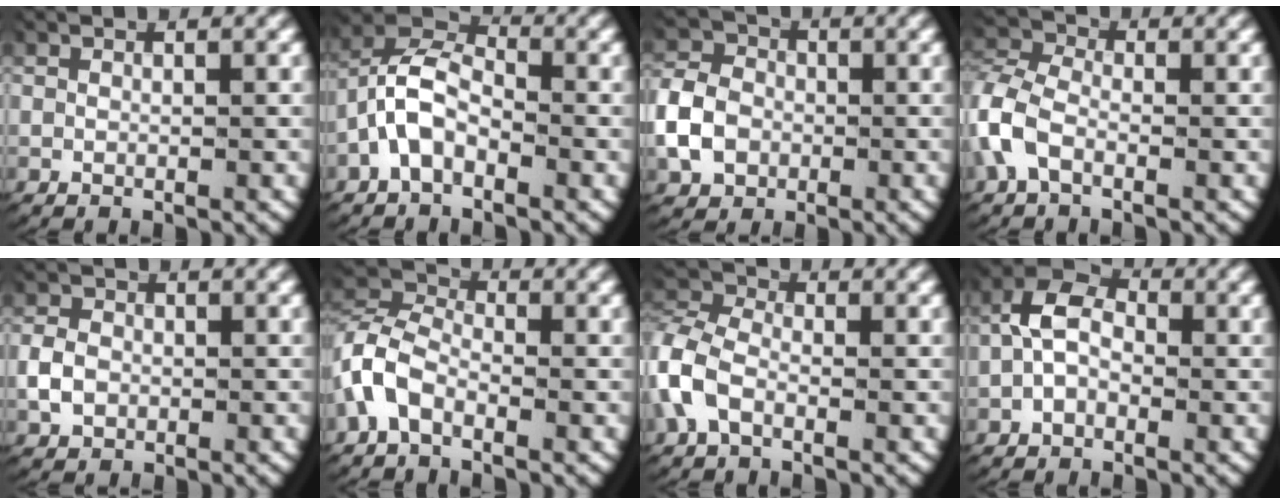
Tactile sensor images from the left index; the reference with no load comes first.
{"total": 4.9, "force": [-0.2, 4.0, 2.9], "torque": [-0.056, -0.001, -0.016]}
{"total": 4.9, "force": [-0.9, 4.2, 2.4], "torque": [-0.054, -0.003, -0.018]}
{"total": 4.6, "force": [-1.0, 3.8, 2.5], "torque": [-0.070, -0.002, -0.027]}
{"total": 2.2, "force": [-0.5, 1.8, 1.1], "torque": [-0.035, -0.005, -0.005]}
{"total": 5.3, "force": [-1.0, 4.4, 2.7], "torque": [-0.073, -0.006, -0.029]}
{"total": 5.1, "force": [-0.8, 4.3, 2.7], "torque": [-0.073, 0.000, -0.024]}
{"total": 5.0, "force": [0.6, 3.5, 3.5], "torque": [-0.057, 0.009, -0.002]}